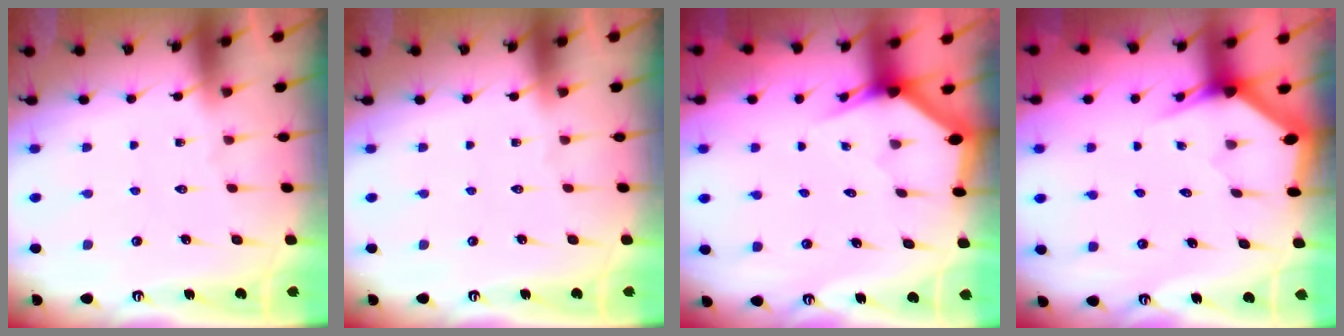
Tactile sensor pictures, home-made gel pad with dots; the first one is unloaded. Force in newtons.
{"total": 0.0}
{"total": 2.8, "press": 2.8, "slide": 0.2}
{"total": 3.0, "press": 3.0, "slide": 0.1}